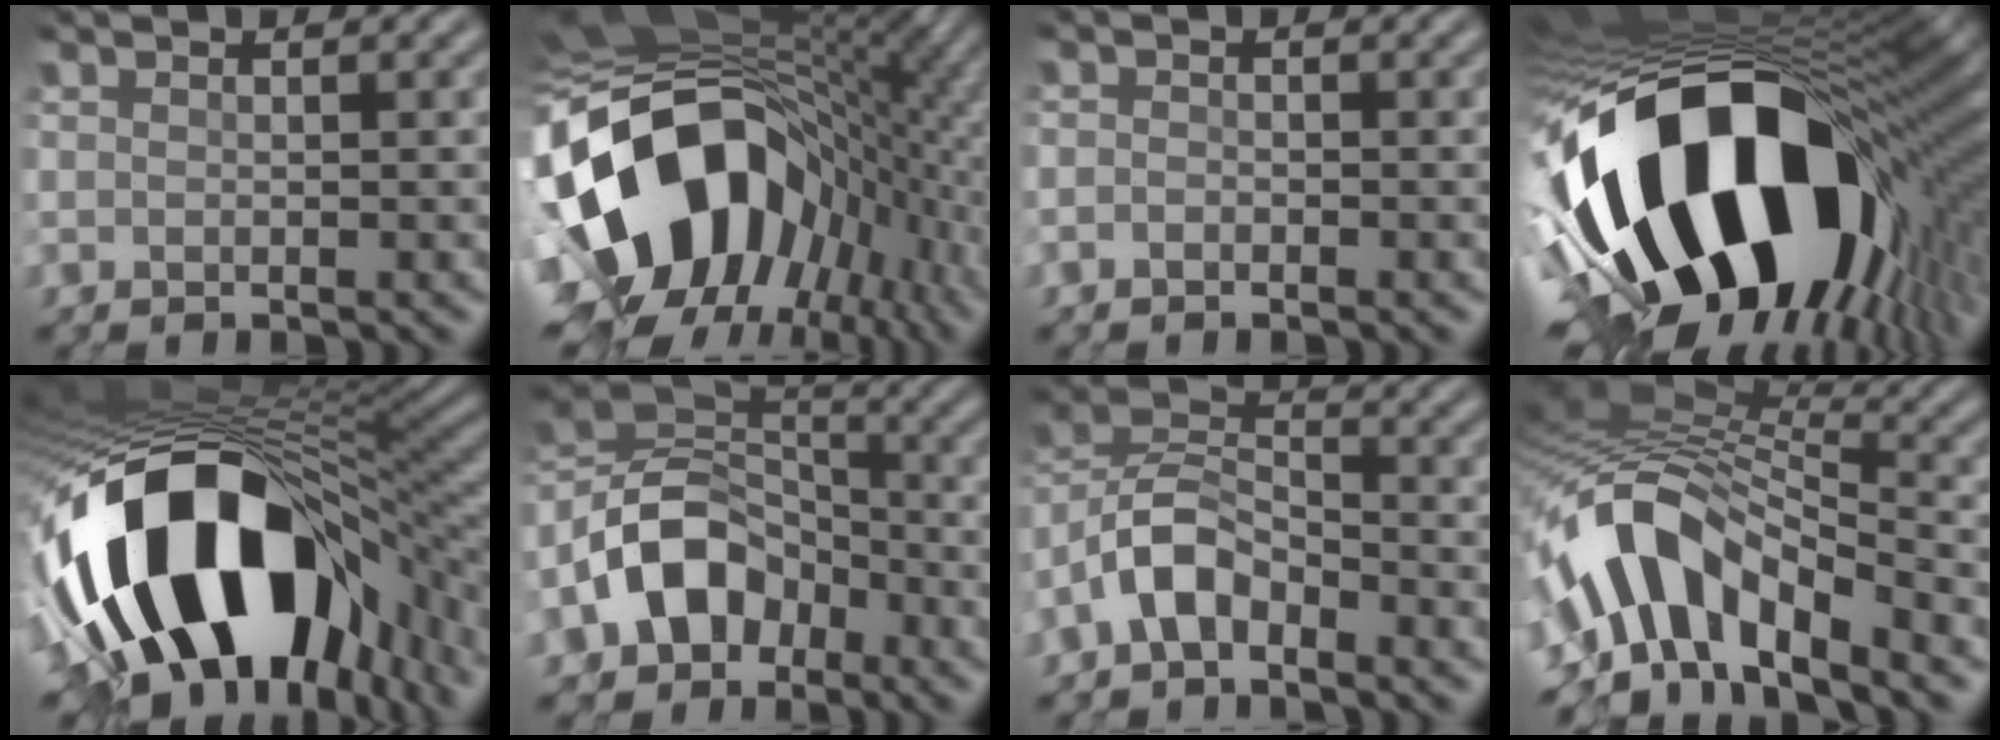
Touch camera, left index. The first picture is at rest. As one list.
[{"total": 18.8, "force": [-2.2, 13.5, 12.8], "torque": [-0.243, -0.004, -0.032]}, {"total": 0.6, "force": [-0.5, 0.2, 0.2], "torque": [-0.005, 0.005, -0.011]}, {"total": 19.9, "force": [-4.9, 11.2, 15.6], "torque": [-0.287, -0.047, -0.058]}, {"total": 18.0, "force": [-3.8, 10.1, 14.5], "torque": [-0.267, -0.019, -0.042]}, {"total": 8.7, "force": [-4.0, 6.2, 4.7], "torque": [-0.084, 0.015, -0.091]}, {"total": 4.4, "force": [-2.9, 2.0, 2.5], "torque": [-0.053, 0.018, -0.066]}, {"total": 9.1, "force": [-4.3, 4.4, 6.6], "torque": [-0.108, 0.017, -0.084]}]